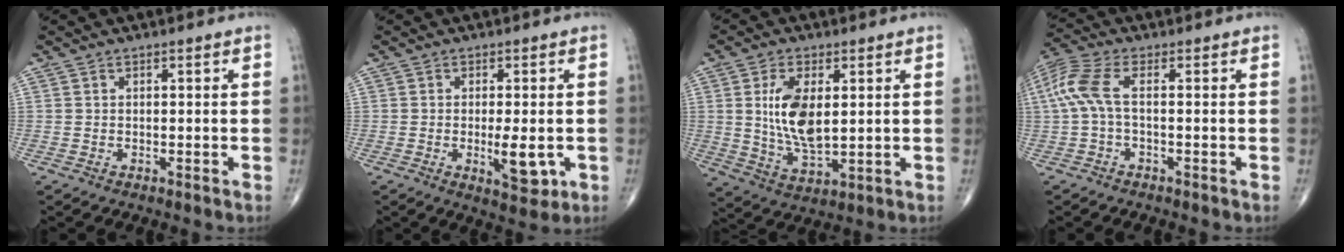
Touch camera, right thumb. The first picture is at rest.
{"total": 6.0, "force": [-1.1, 2.2, 5.5], "torque": [-0.074, -0.011, -0.011]}
{"total": 11.0, "force": [1.9, 5.4, 9.4], "torque": [-0.173, -0.019, 0.042]}
{"total": 7.1, "force": [0.0, 2.7, 6.6], "torque": [-0.180, 0.027, -0.003]}